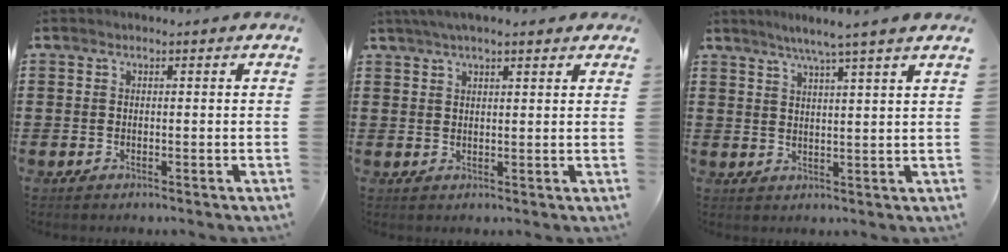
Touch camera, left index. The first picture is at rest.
{"total": 3.5, "force": [2.7, 0.8, 2.2], "torque": [-0.047, 0.008, 0.050]}
{"total": 4.5, "force": [3.7, -1.1, 2.5], "torque": [-0.057, -0.011, 0.061]}